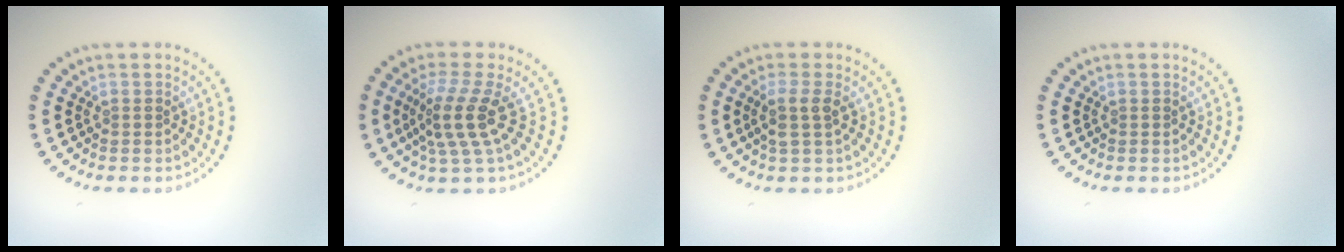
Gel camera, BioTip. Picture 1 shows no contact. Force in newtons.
{"total": 3.9, "press": 2.8, "slide": 2.7}
{"total": 2.0, "press": 1.7, "slide": 1.1}
{"total": 0.0}